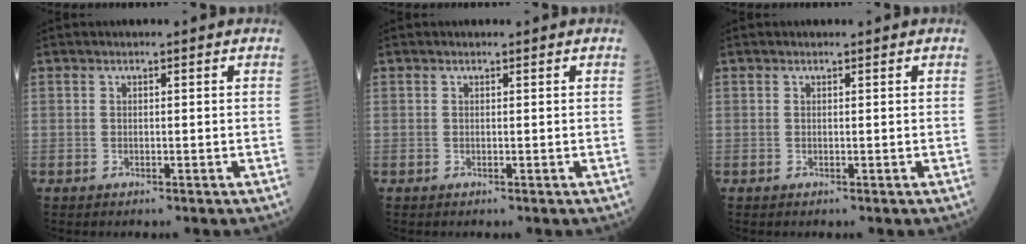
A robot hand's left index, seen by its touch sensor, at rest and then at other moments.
{"total": 0.0}
{"total": 0.0}